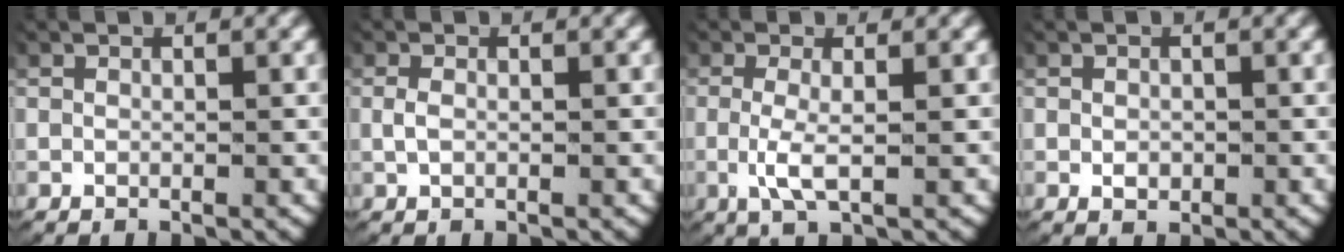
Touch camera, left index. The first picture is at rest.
{"total": 0.8, "force": [-0.1, 0.4, 0.7], "torque": [-0.027, -0.006, 0.004]}
{"total": 2.7, "force": [-0.3, 0.7, 2.6], "torque": [-0.065, -0.014, 0.001]}
{"total": 1.0, "force": [-0.4, 0.7, 0.6], "torque": [-0.020, -0.013, 0.002]}